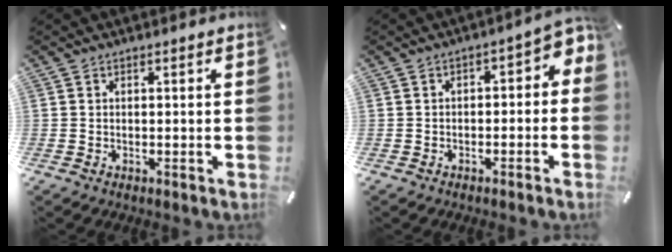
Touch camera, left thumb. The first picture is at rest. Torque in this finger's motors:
{"motor_torque": [0.06, 0.04, 0.08, 0.37, 0.10]}